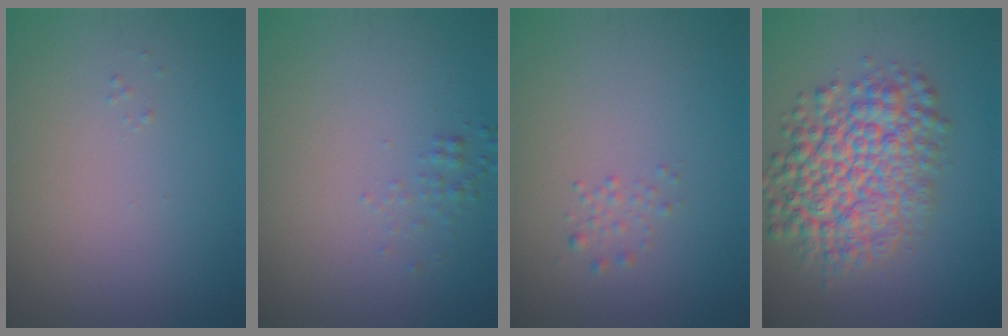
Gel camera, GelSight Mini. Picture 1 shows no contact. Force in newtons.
{"total": 0.9, "press": 0.9, "slide": 0.0}
{"total": 0.8, "press": 0.8, "slide": 0.0}
{"total": 8.0, "press": 8.0, "slide": 0.2}